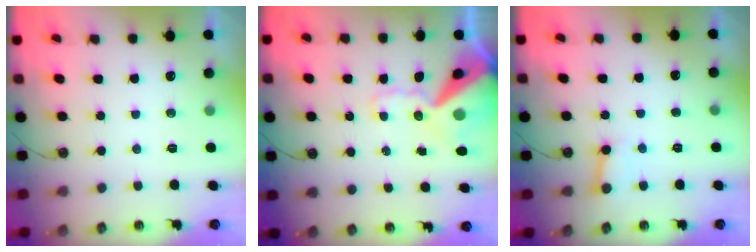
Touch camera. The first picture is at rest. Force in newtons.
{"total": 17.5, "press": 17.3, "slide": 2.8}
{"total": 5.1, "press": 5.1, "slide": 0.5}